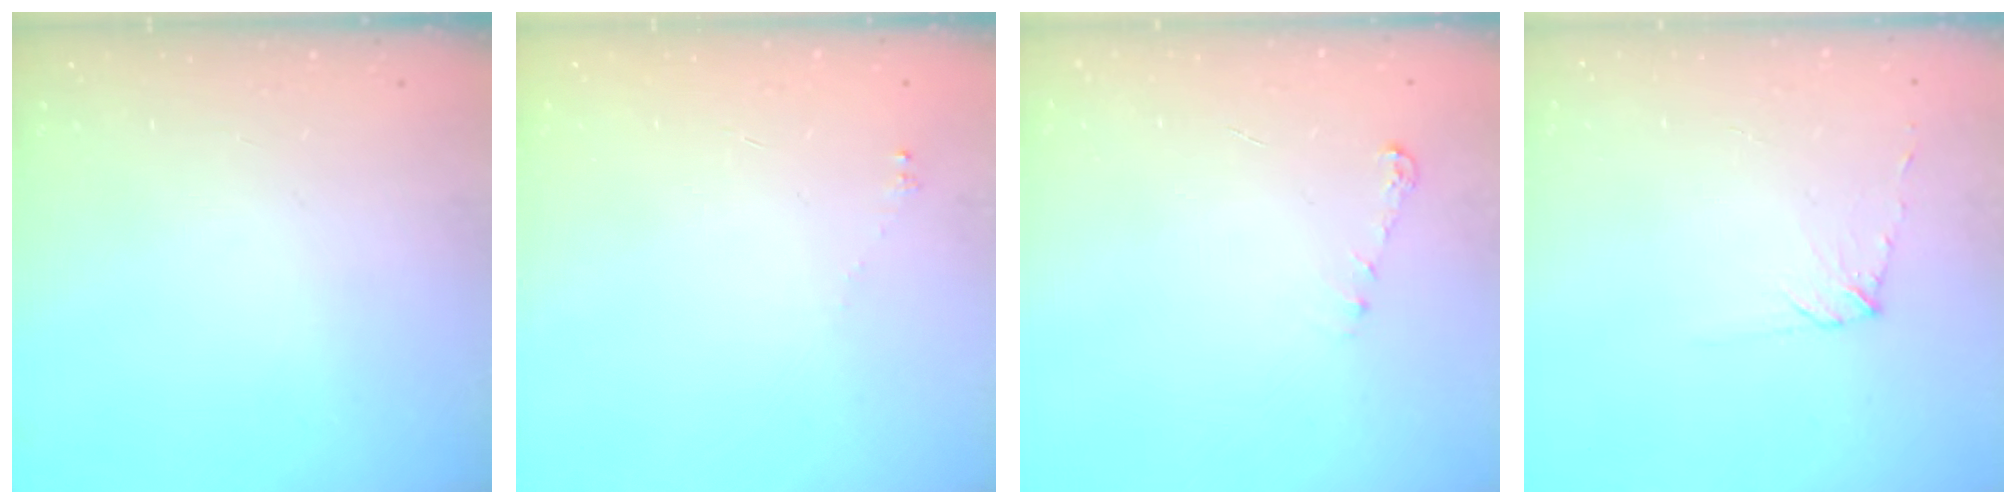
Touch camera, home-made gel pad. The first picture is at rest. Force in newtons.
{"total": 1.7, "press": 1.6, "slide": 0.2}
{"total": 4.0, "press": 3.9, "slide": 0.5}
{"total": 5.3, "press": 5.3, "slide": 0.6}